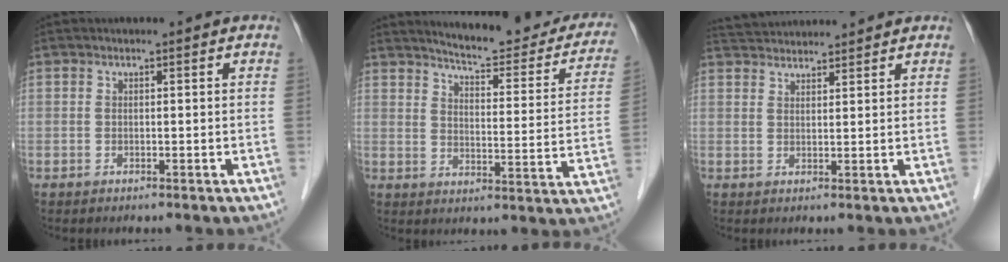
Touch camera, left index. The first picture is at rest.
{"total": 20.7, "force": [18.5, 4.0, 8.2], "torque": [-0.090, -0.050, 0.216]}
{"total": 6.8, "force": [6.7, 0.6, 1.4], "torque": [-0.030, 0.039, 0.109]}